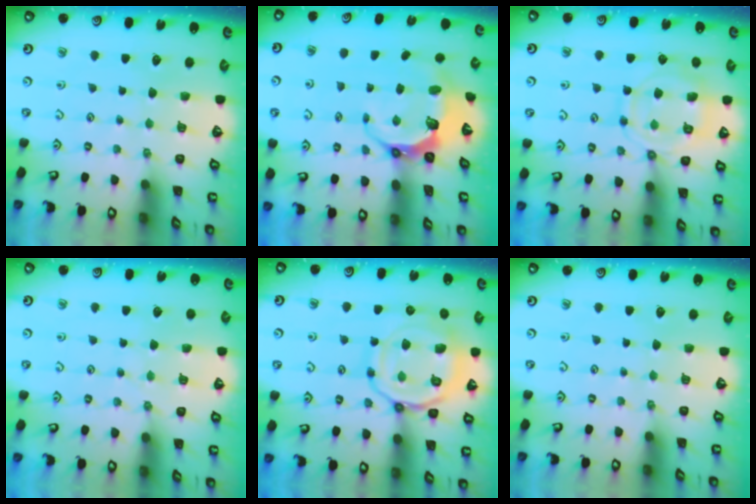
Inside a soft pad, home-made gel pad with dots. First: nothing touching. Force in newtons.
{"total": 7.8, "press": 6.6, "slide": 4.3}
{"total": 12.3, "press": 12.2, "slide": 1.4}
{"total": 2.9, "press": 2.9, "slide": 0.2}
{"total": 16.5, "press": 16.5, "slide": 1.7}
{"total": 0.0}